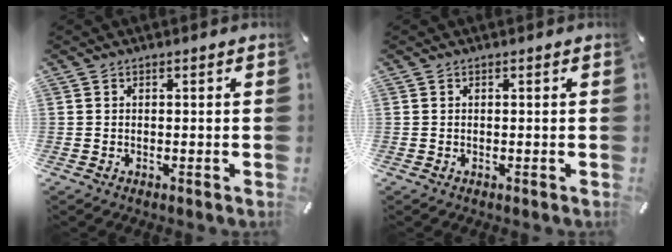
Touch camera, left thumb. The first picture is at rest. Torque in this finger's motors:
{"motor_torque": [-0.11, -0.11, 0.00, 0.02, 0.00]}